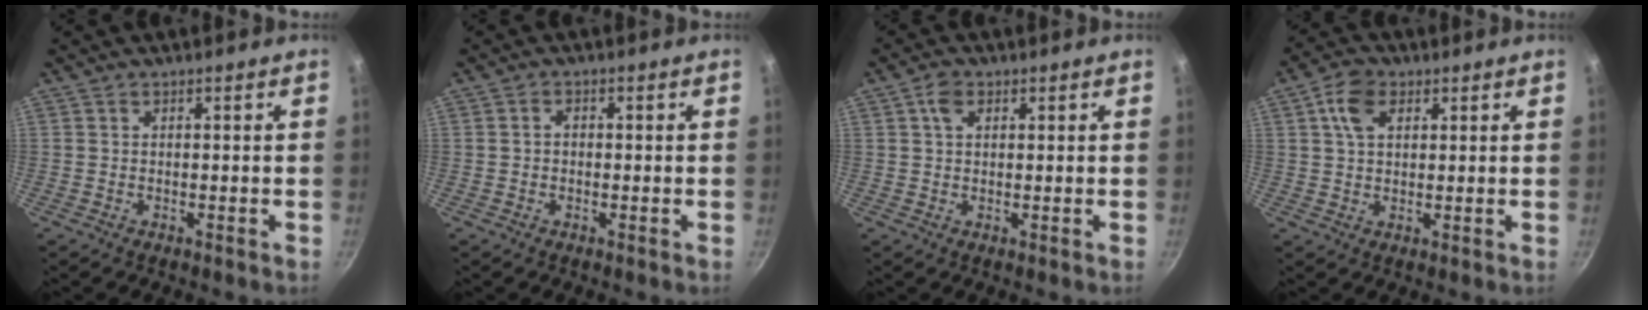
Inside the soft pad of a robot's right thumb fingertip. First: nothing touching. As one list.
[{"total": 1.5, "force": [-0.1, 1.2, 0.9], "torque": [-0.014, 0.007, -0.004]}, {"total": 3.0, "force": [1.3, 2.0, 1.8], "torque": [-0.029, -0.002, 0.020]}, {"total": 6.1, "force": [2.4, 4.0, 4.0], "torque": [-0.059, 0.004, 0.039]}]